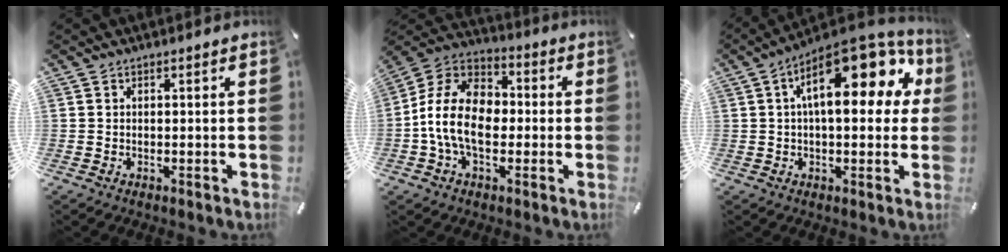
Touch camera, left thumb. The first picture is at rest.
{"total": 13.8, "force": [-3.3, 9.4, 9.6], "torque": [-0.215, 0.024, -0.062]}
{"total": 19.5, "force": [6.6, 9.0, 16.0], "torque": [-0.227, -0.032, 0.107]}